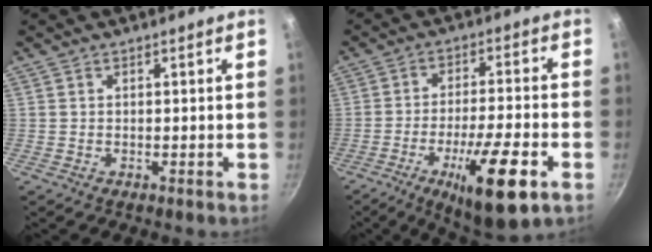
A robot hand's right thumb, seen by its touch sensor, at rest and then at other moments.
{"total": 15.5, "force": [-6.7, 3.3, 13.6], "torque": [-0.220, 0.018, -0.103]}